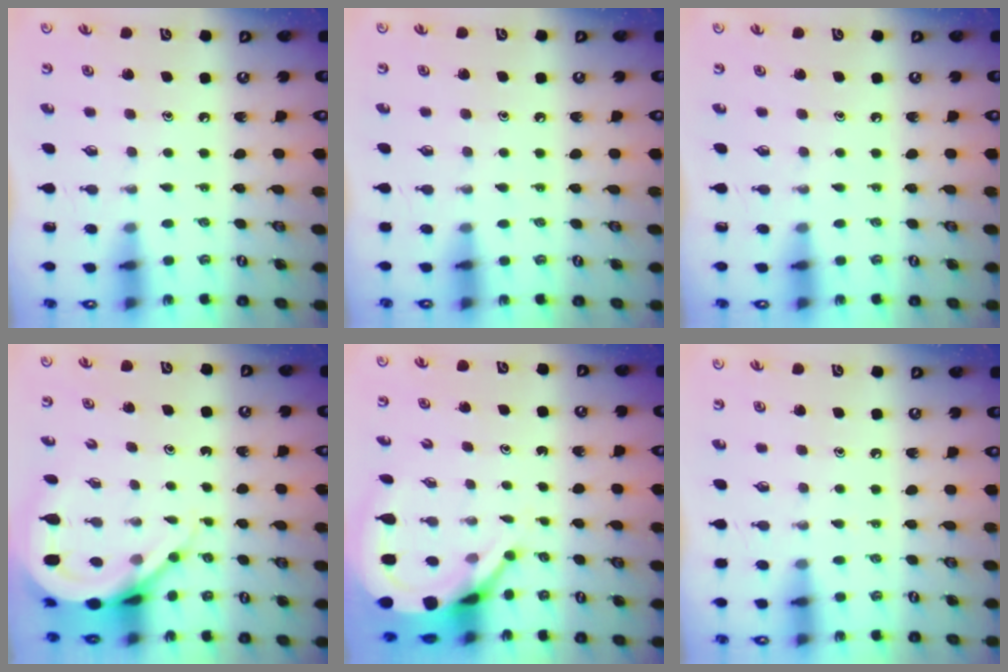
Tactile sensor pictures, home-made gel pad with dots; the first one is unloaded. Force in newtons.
{"total": 4.2, "press": 4.1, "slide": 0.6}
{"total": 0.0}
{"total": 8.8, "press": 8.7, "slide": 1.0}
{"total": 6.5, "press": 6.5, "slide": 0.7}
{"total": 4.0, "press": 4.0, "slide": 0.6}